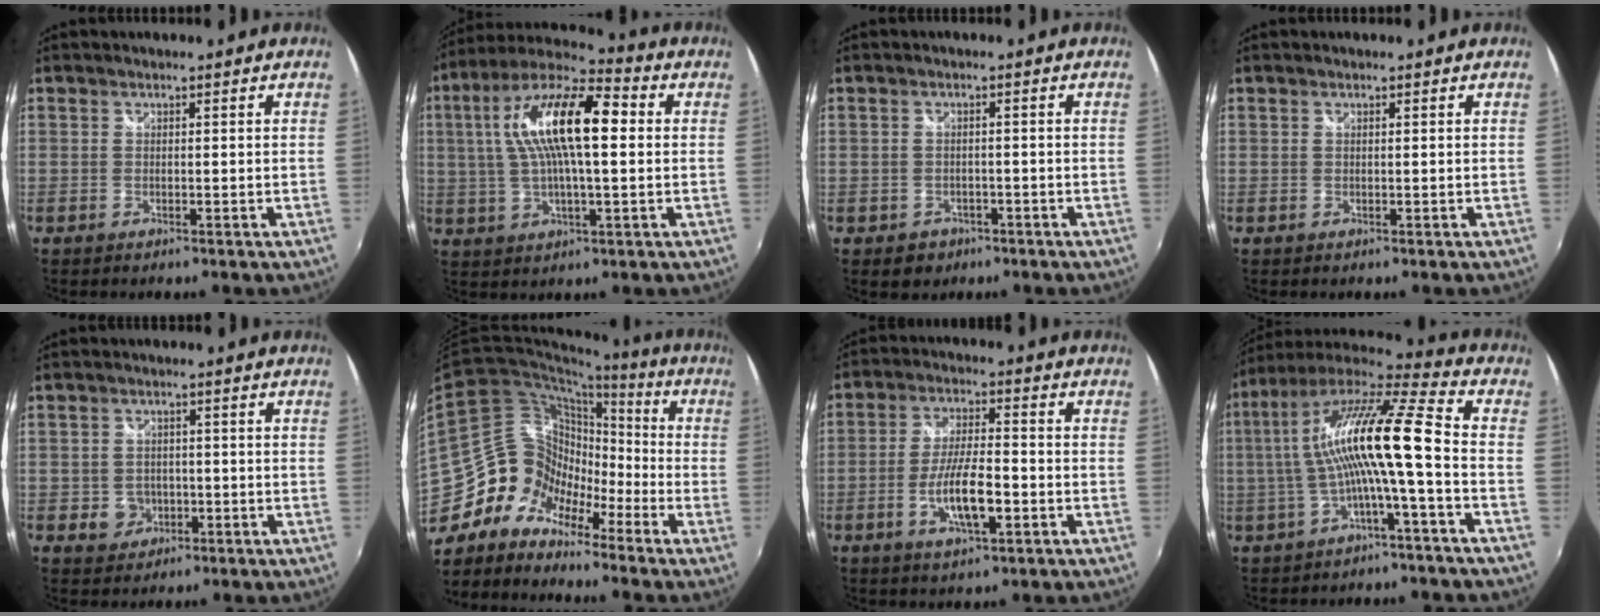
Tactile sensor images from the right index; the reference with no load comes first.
{"total": 17.8, "force": [3.3, 5.4, 16.7], "torque": [-0.311, 0.026, 0.045]}
{"total": 3.2, "force": [-1.5, 2.8, 0.6], "torque": [-0.021, 0.002, -0.016]}
{"total": 0.0}
{"total": 4.4, "force": [-1.4, 4.0, 1.1], "torque": [-0.029, 0.006, -0.014]}
{"total": 12.7, "force": [-9.6, 7.1, 4.3], "torque": [-0.064, 0.028, -0.192]}
{"total": 9.3, "force": [-3.2, 2.4, 8.4], "torque": [-0.163, -0.005, -0.055]}
{"total": 14.9, "force": [-1.3, 0.5, 14.9], "torque": [-0.274, 0.013, -0.022]}